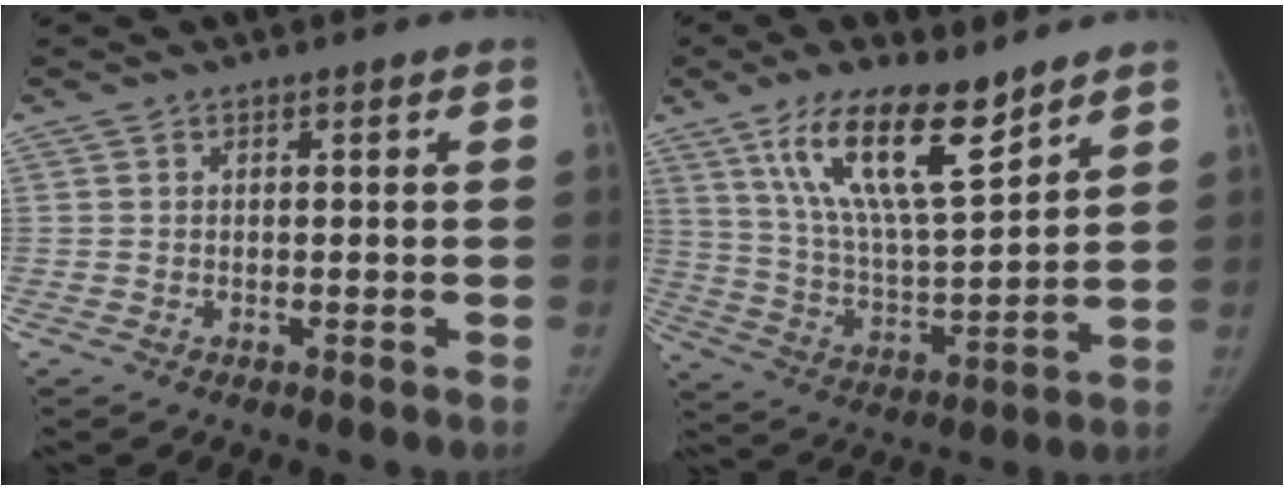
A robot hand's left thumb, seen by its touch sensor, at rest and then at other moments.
{"total": 16.6, "force": [10.5, 4.8, 11.9], "torque": [-0.193, -0.057, 0.204]}